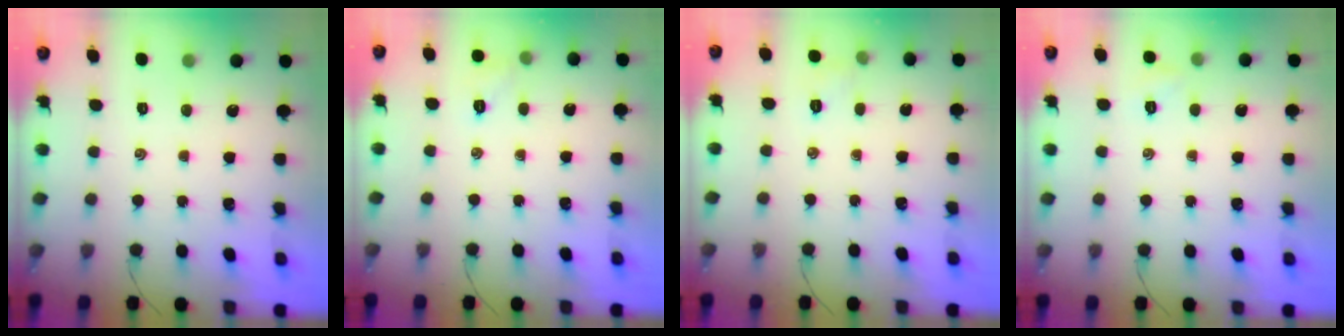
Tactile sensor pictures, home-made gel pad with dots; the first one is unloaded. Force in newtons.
{"total": 6.2, "press": 6.0, "slide": 1.3}
{"total": 4.0, "press": 3.8, "slide": 1.3}
{"total": 3.1, "press": 3.0, "slide": 0.9}